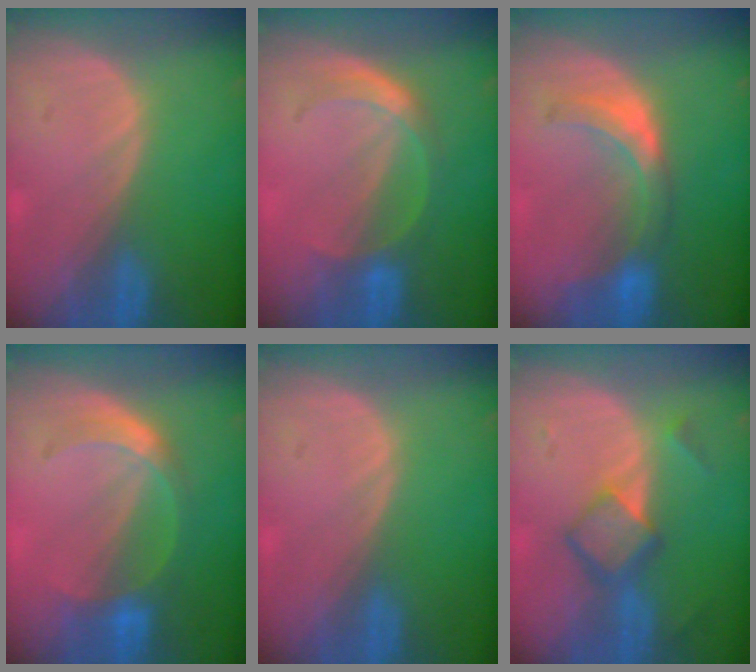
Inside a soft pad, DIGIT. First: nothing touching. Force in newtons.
{"total": 4.8, "press": 4.6, "slide": 1.3}
{"total": 6.3, "press": 6.3, "slide": 0.1}
{"total": 5.5, "press": 5.3, "slide": 1.6}
{"total": 0.0}
{"total": 6.0, "press": 5.1, "slide": 3.1}